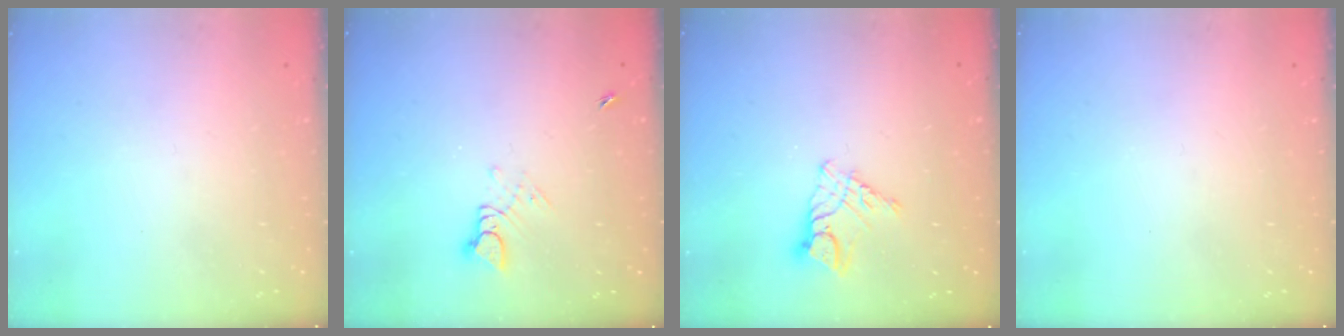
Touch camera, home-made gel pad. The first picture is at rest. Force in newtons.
{"total": 4.2, "press": 4.2, "slide": 0.2}
{"total": 9.0, "press": 9.0, "slide": 0.8}
{"total": 0.0}